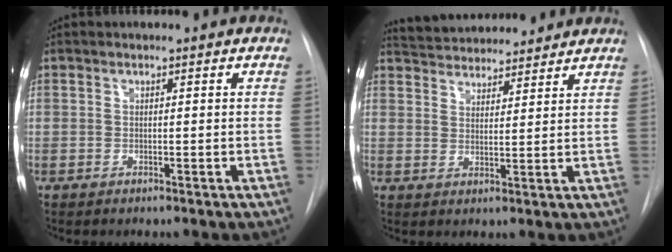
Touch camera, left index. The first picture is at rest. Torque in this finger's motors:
{"motor_torque": [-0.17, -0.74, 0.05, 0.03]}